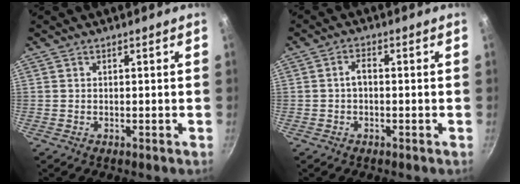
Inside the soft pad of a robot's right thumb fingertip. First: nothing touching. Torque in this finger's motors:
{"motor_torque": [-0.42, 0.23, 0.41, 0.29, 0.00]}